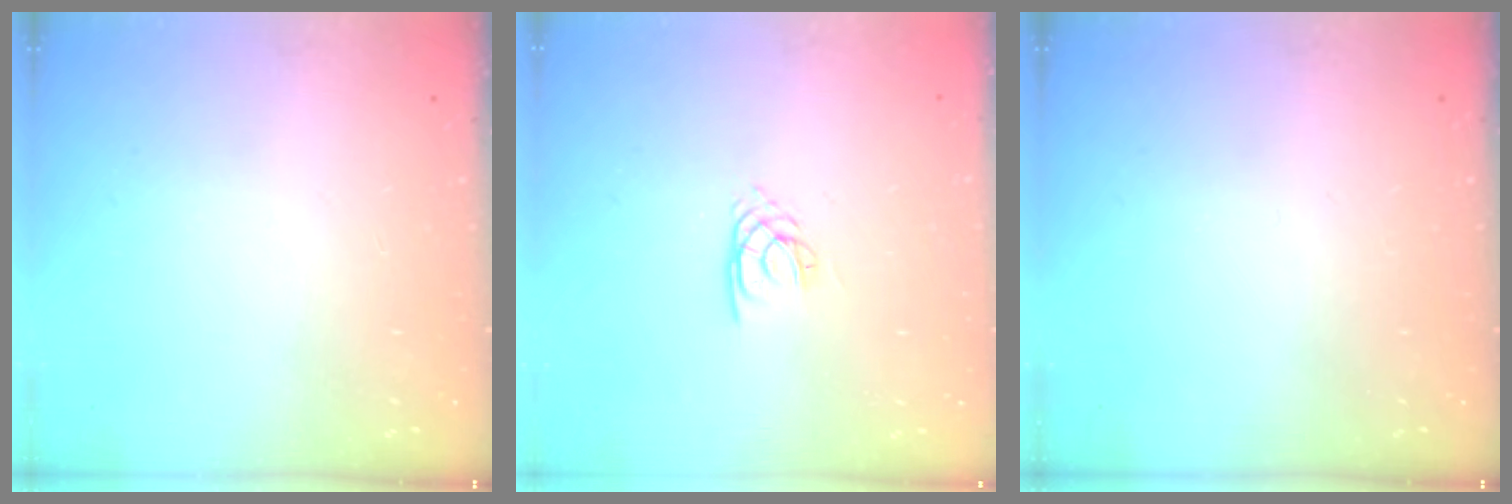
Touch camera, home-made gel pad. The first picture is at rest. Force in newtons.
{"total": 1.9, "press": 1.8, "slide": 0.3}
{"total": 0.0}